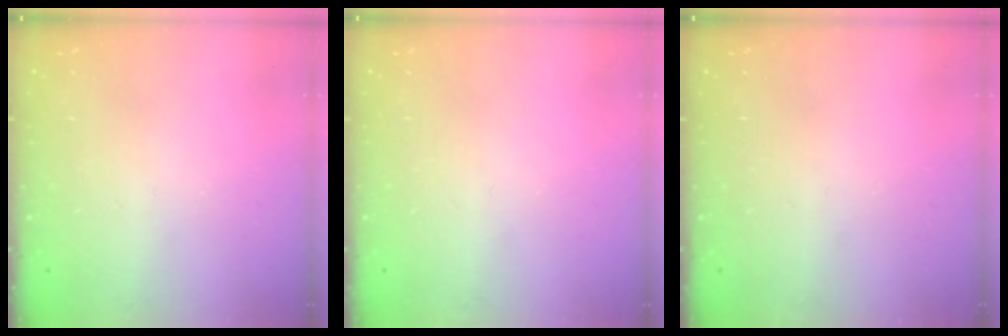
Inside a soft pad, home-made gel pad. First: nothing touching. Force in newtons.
{"total": 0.0}
{"total": 0.0}